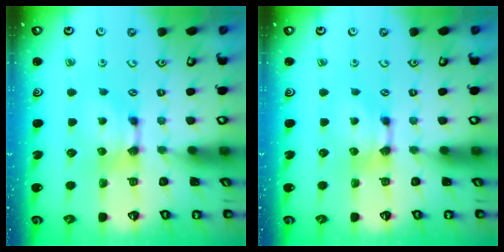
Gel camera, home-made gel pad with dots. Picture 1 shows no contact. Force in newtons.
{"total": 0.0}